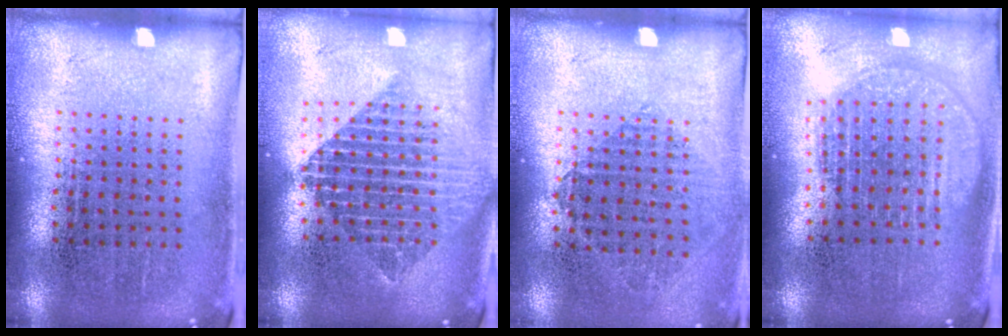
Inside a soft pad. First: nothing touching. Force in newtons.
{"total": 2.0, "press": 1.6, "slide": 1.2}
{"total": 0.9, "press": 0.8, "slide": 0.3}
{"total": 1.8, "press": 1.6, "slide": 0.9}